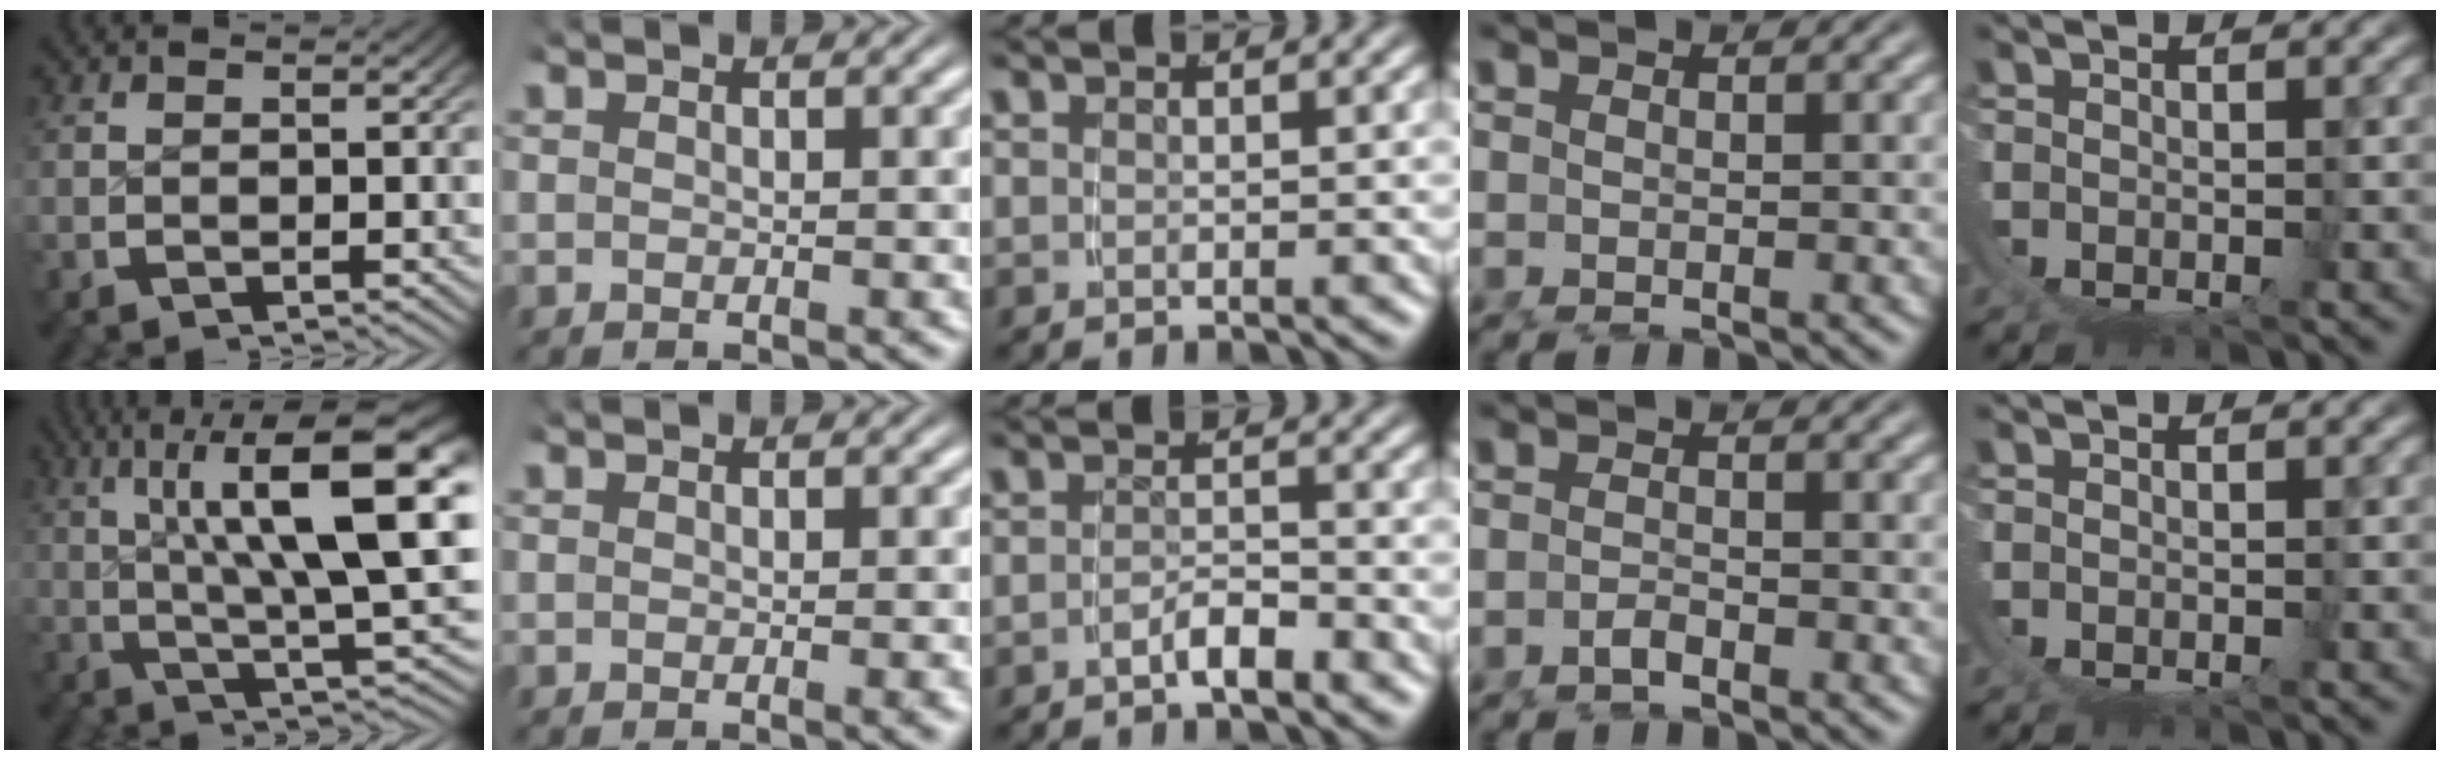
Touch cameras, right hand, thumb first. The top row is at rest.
{"thumb": {"total": 13.1, "force": [2.7, 5.4, 11.6], "torque": [-0.158, -0.013, 0.041]}, "index": {"total": 0.5, "force": [-0.2, -0.2, 0.5], "torque": [-0.006, 0.003, -0.004]}, "middle": {"total": 2.0, "force": [-1.8, -0.2, 0.9], "torque": [-0.007, 0.000, -0.033]}, "ring": {"total": 1.0, "force": [-0.9, -0.4, 0.2], "torque": [0.000, 0.002, -0.018]}}